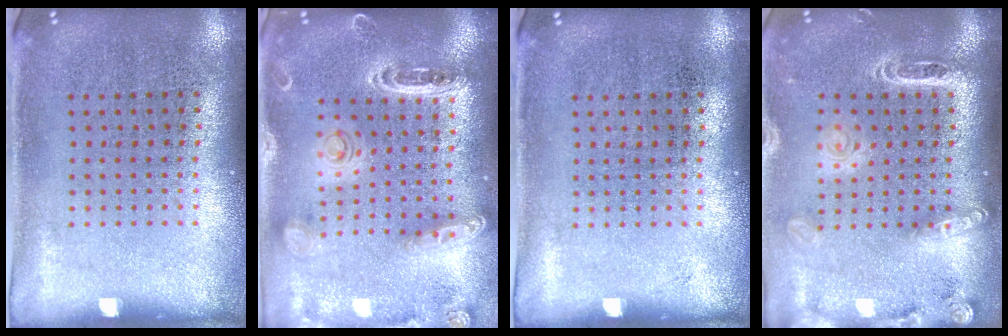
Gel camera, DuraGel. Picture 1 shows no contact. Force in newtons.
{"total": 1.5, "press": 1.5, "slide": 0.1}
{"total": 0.0}
{"total": 2.1, "press": 1.8, "slide": 1.2}